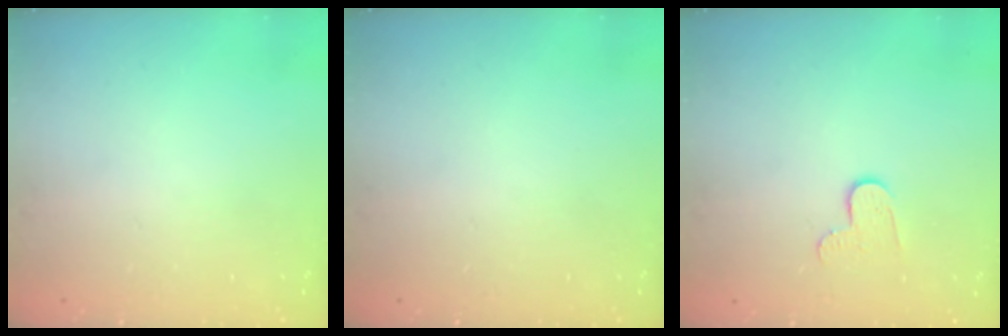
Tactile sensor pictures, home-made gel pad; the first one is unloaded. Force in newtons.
{"total": 0.0}
{"total": 6.2, "press": 6.1, "slide": 0.5}